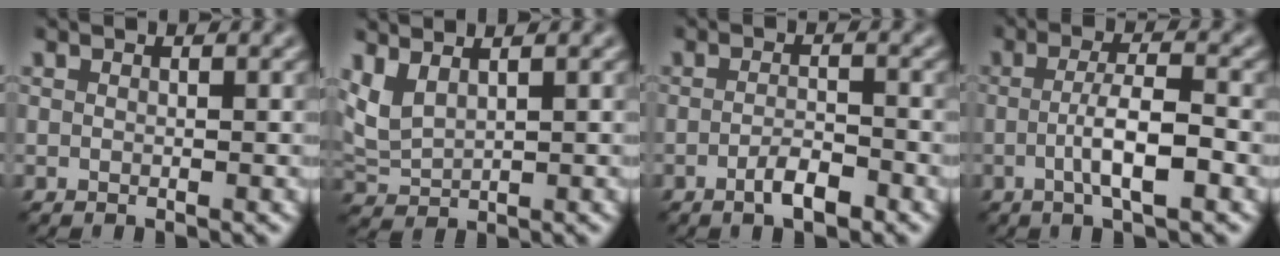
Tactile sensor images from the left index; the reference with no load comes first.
{"total": 2.8, "force": [1.8, 1.0, 1.9], "torque": [-0.055, 0.007, 0.043]}
{"total": 2.5, "force": [-1.4, 0.7, 2.0], "torque": [-0.035, 0.001, -0.027]}
{"total": 4.3, "force": [-0.9, 0.9, 4.1], "torque": [-0.072, 0.002, -0.018]}